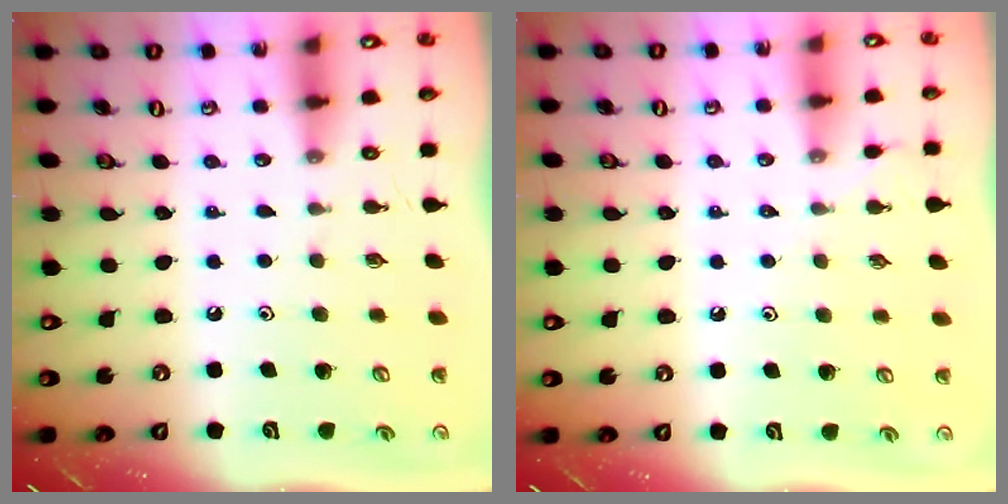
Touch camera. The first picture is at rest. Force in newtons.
{"total": 2.9, "press": 2.9, "slide": 0.5}